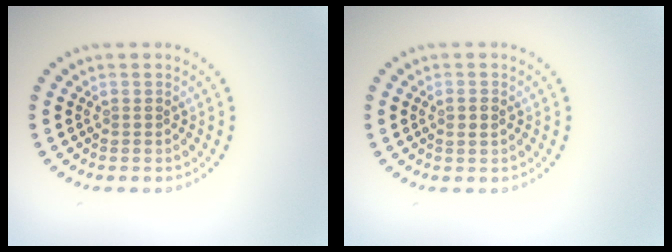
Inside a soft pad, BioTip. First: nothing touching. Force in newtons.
{"total": 1.1, "press": 1.0, "slide": 0.5}